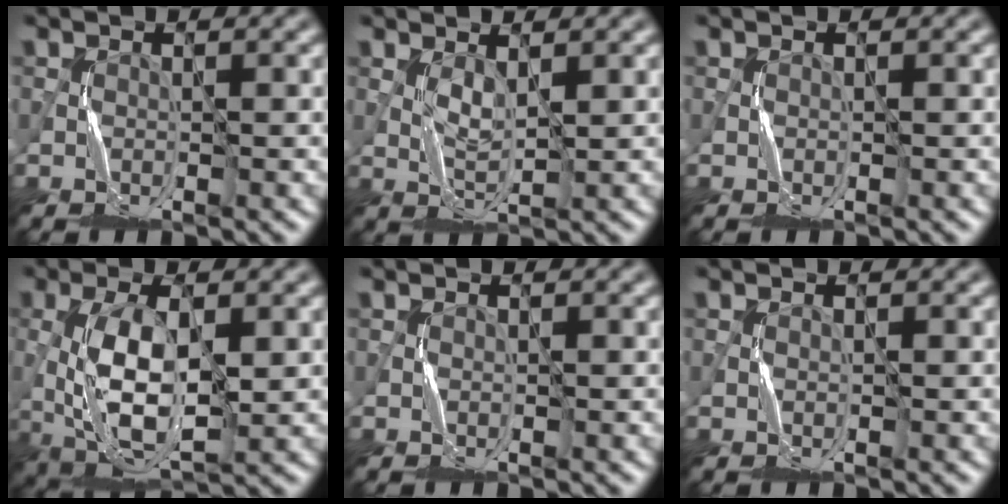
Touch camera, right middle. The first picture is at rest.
{"total": 1.9, "force": [0.8, 0.5, 1.6], "torque": [-0.039, -0.003, 0.020]}
{"total": 0.0}
{"total": 8.0, "force": [-0.4, 3.2, 7.3], "torque": [-0.153, 0.003, -0.008]}
{"total": 0.0}
{"total": 0.0}